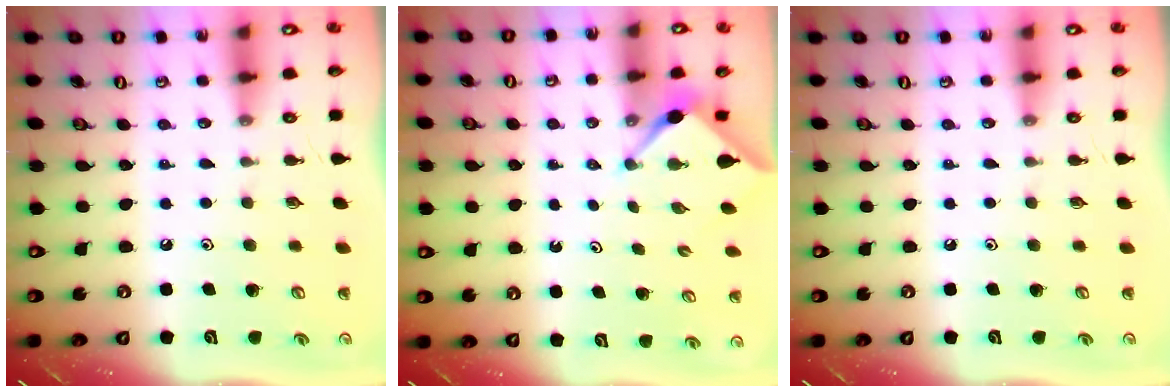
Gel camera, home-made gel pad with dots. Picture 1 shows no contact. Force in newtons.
{"total": 2.9, "press": 2.9, "slide": 0.4}
{"total": 0.0}